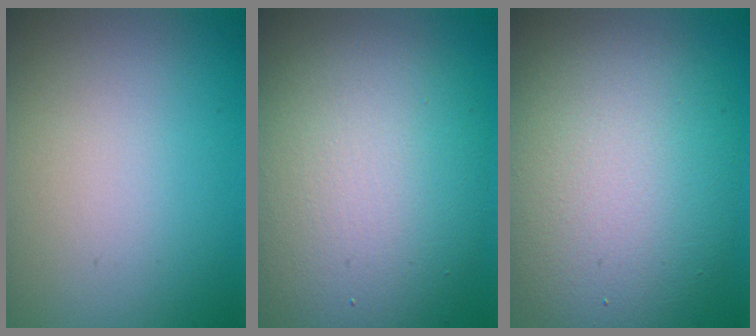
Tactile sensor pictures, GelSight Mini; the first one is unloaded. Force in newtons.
{"total": 10.4, "press": 10.4, "slide": 0.3}
{"total": 9.4, "press": 9.4, "slide": 0.6}